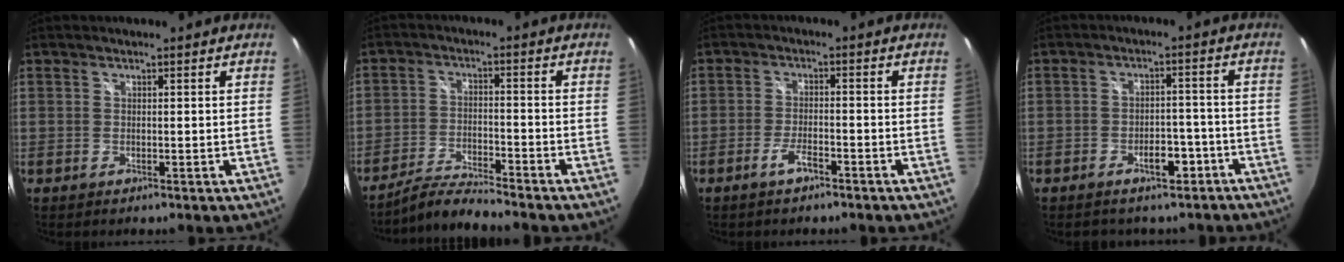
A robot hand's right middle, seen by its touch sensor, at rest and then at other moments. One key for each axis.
{"total": 5.9, "fx": -5.8, "fy": -0.8, "fz": 1.1, "tx": -0.045, "ty": 0.009, "tz": -0.114}
{"total": 3.6, "fx": -2.6, "fy": 1.0, "fz": 2.3, "tx": -0.059, "ty": 0.002, "tz": -0.047}
{"total": 6.6, "fx": -4.7, "fy": 4.0, "fz": 2.5, "tx": -0.042, "ty": 0.028, "tz": -0.046}